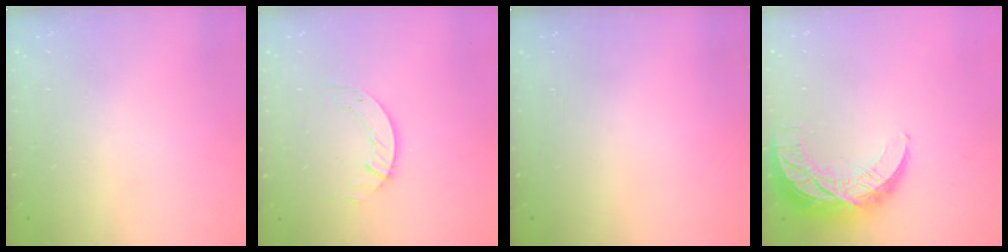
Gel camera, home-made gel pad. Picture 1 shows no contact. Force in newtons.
{"total": 3.4, "press": 3.4, "slide": 0.1}
{"total": 0.0}
{"total": 11.8, "press": 11.8, "slide": 0.8}